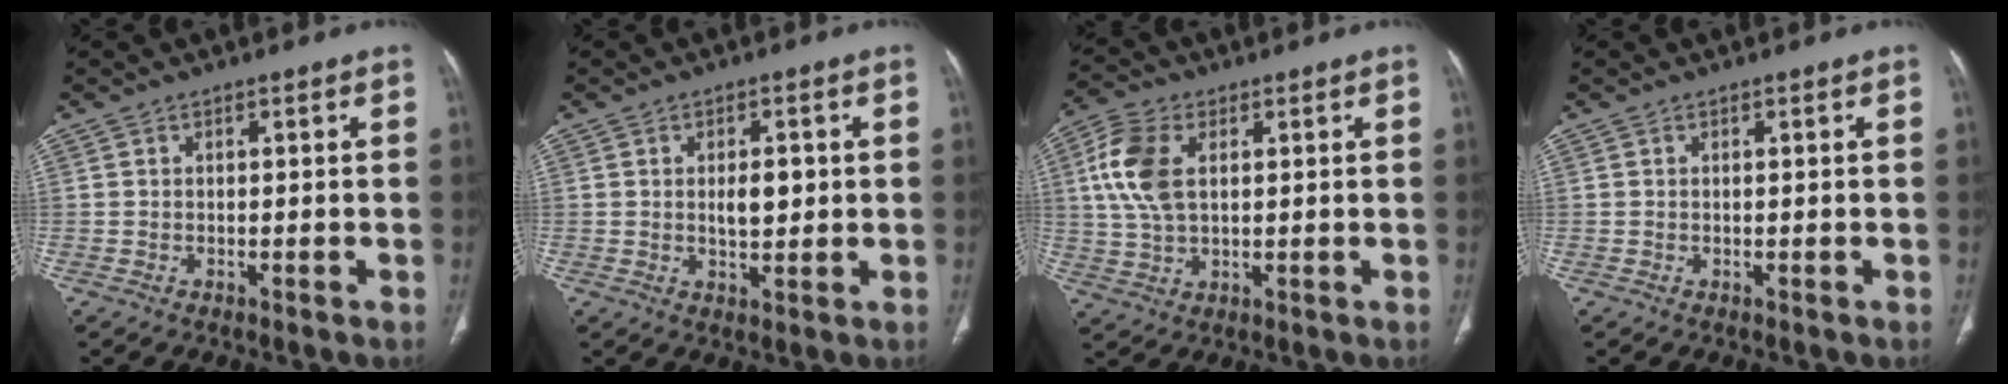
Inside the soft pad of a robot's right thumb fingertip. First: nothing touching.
{"total": 4.4, "force": [0.5, 2.3, 3.8], "torque": [-0.049, -0.003, 0.010]}
{"total": 10.2, "force": [2.4, 6.0, 7.9], "torque": [-0.173, 0.006, 0.048]}
{"total": 0.0}